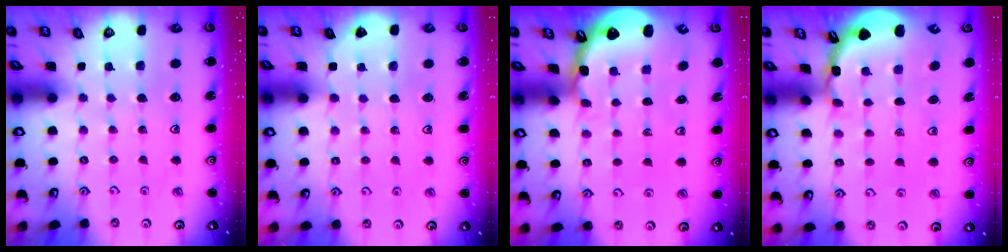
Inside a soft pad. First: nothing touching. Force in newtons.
{"total": 6.2, "press": 6.2, "slide": 0.7}
{"total": 1.0, "press": 1.0, "slide": 0.2}
{"total": 1.8, "press": 1.8, "slide": 0.1}